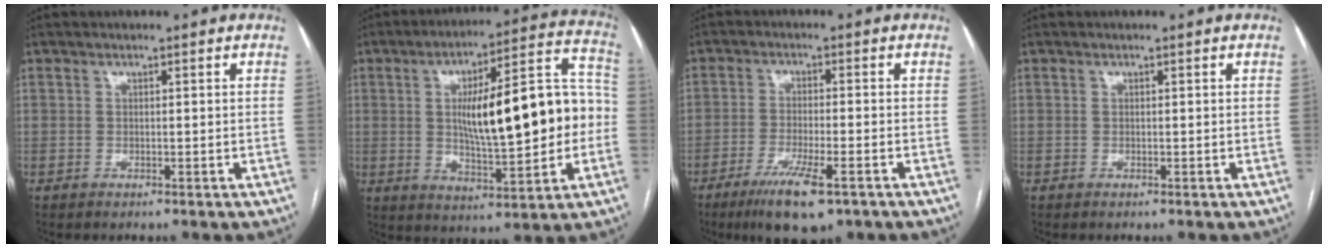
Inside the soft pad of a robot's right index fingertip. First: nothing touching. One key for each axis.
{"total": 19.7, "fx": 0.0, "fy": 4.9, "fz": 19.1, "tx": -0.282, "ty": 0.035, "tz": 0.006}
{"total": 9.3, "fx": -5.8, "fy": 1.5, "fz": 7.1, "tx": -0.126, "ty": -0.021, "tz": -0.090}
{"total": 0.0}